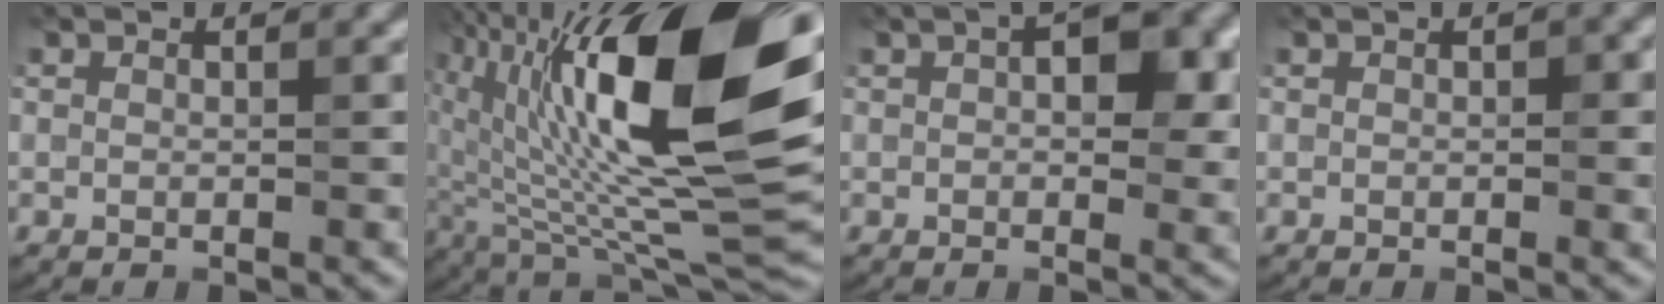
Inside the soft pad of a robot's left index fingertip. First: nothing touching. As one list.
[{"total": 18.8, "force": [4.6, 7.3, 16.7], "torque": [-0.283, 0.010, 0.076]}, {"total": 7.0, "force": [2.0, 3.7, 5.6], "torque": [-0.067, 0.014, 0.019]}, {"total": 2.3, "force": [0.6, 1.0, 2.0], "torque": [-0.025, 0.004, 0.009]}]